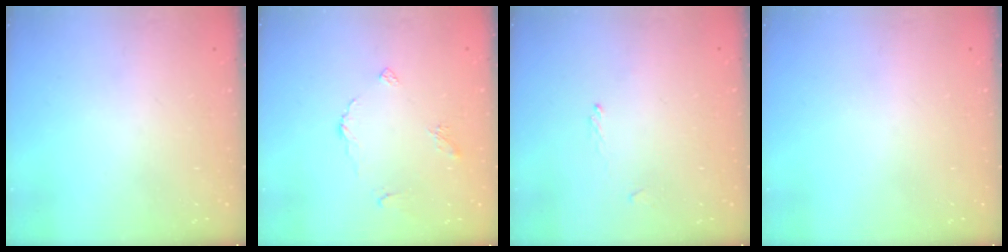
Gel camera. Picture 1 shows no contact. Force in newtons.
{"total": 5.8, "press": 5.7, "slide": 0.6}
{"total": 1.1, "press": 1.0, "slide": 0.5}
{"total": 0.0}